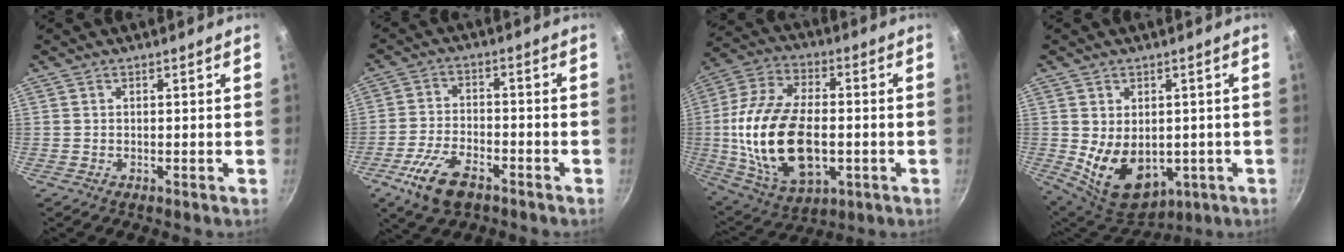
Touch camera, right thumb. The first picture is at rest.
{"total": 9.8, "force": [-5.6, 4.6, 6.6], "torque": [-0.128, 0.025, -0.108]}
{"total": 22.9, "force": [-2.3, 13.0, 18.7], "torque": [-0.362, 0.014, -0.033]}
{"total": 12.6, "force": [-1.2, 8.8, 9.0], "torque": [-0.122, -0.018, 0.012]}